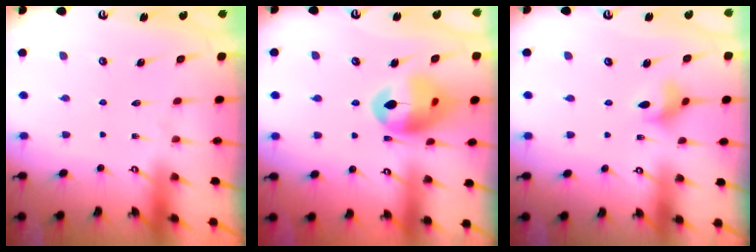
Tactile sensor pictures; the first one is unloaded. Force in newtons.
{"total": 14.6, "press": 14.4, "slide": 2.1}
{"total": 4.8, "press": 4.5, "slide": 1.4}